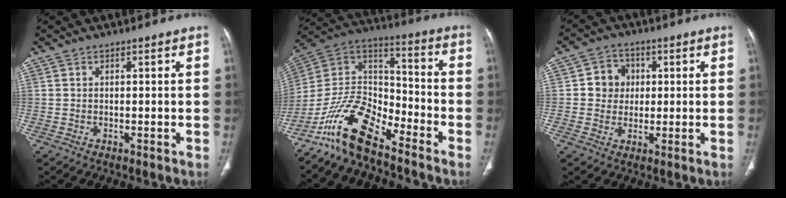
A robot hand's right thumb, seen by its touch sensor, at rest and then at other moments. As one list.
[{"total": 15.0, "force": [-11.3, 5.9, 8.1], "torque": [-0.131, 0.090, -0.220]}, {"total": 6.2, "force": [0.7, 5.8, 2.2], "torque": [0.000, 0.007, 0.006]}]